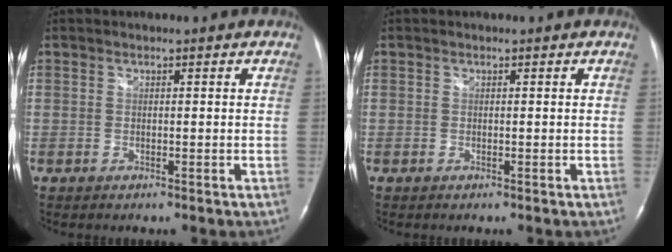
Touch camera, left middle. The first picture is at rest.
{"total": 0.0}